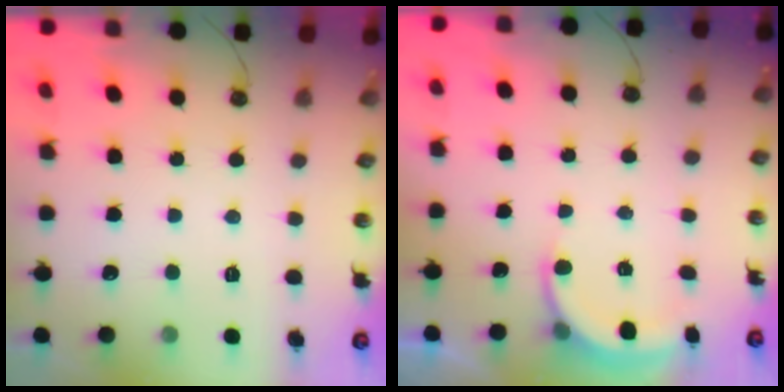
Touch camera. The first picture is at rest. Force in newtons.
{"total": 5.0, "press": 4.9, "slide": 0.8}